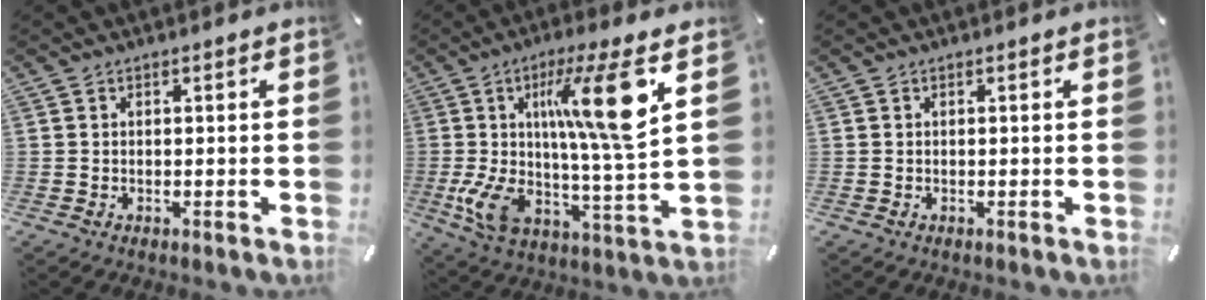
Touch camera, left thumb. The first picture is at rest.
{"total": 21.2, "force": [6.0, 4.9, 19.7], "torque": [-0.342, -0.020, 0.077]}
{"total": 0.0}